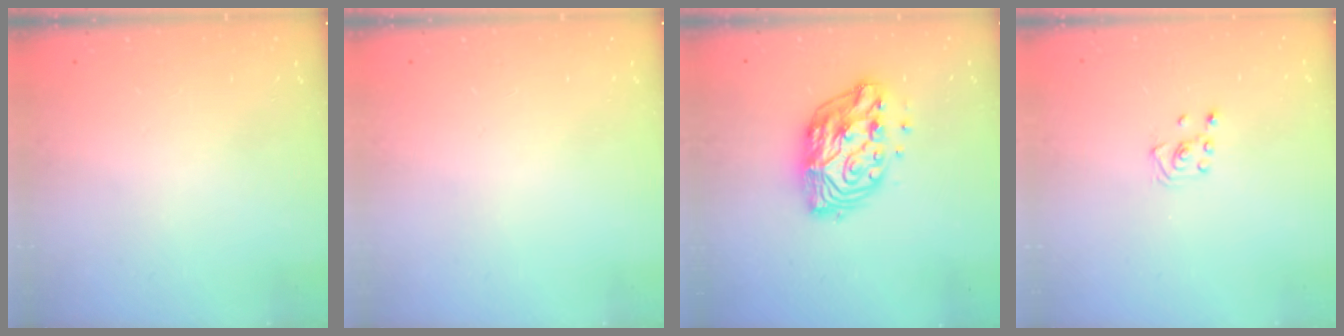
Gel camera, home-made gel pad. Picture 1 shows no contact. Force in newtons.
{"total": 0.0}
{"total": 12.5, "press": 12.5, "slide": 1.1}
{"total": 3.1, "press": 3.1, "slide": 0.3}